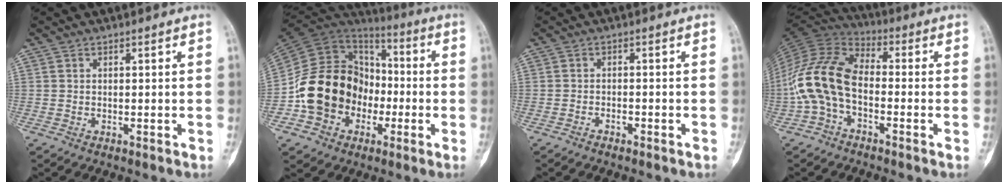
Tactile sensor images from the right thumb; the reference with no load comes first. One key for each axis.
{"total": 19.7, "fx": -4.7, "fy": 16.3, "fz": 10.1, "tx": -0.160, "ty": 0.066, "tz": -0.081}
{"total": 1.1, "fx": -0.9, "fy": 0.3, "fz": 0.5, "tx": -0.015, "ty": 0.008, "tz": -0.014}
{"total": 13.2, "fx": -2.9, "fy": 8.1, "fz": 10.0, "tx": -0.204, "ty": 0.045, "tz": -0.068}